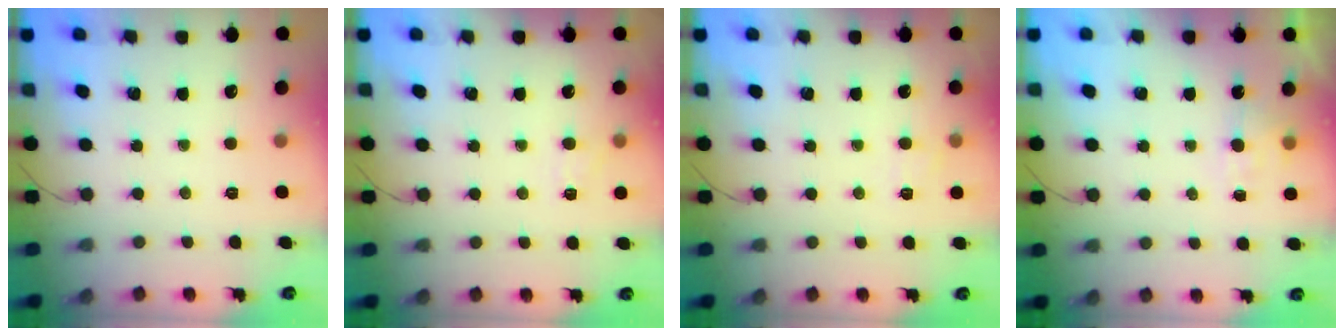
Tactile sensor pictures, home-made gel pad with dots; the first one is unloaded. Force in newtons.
{"total": 5.0, "press": 4.8, "slide": 1.5}
{"total": 4.2, "press": 4.0, "slide": 1.2}
{"total": 2.6, "press": 2.4, "slide": 1.1}